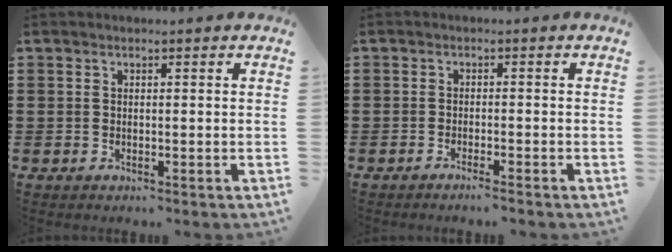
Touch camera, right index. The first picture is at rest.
{"total": 1.3, "force": [-1.2, -0.2, 0.5], "torque": [-0.009, 0.000, -0.022]}